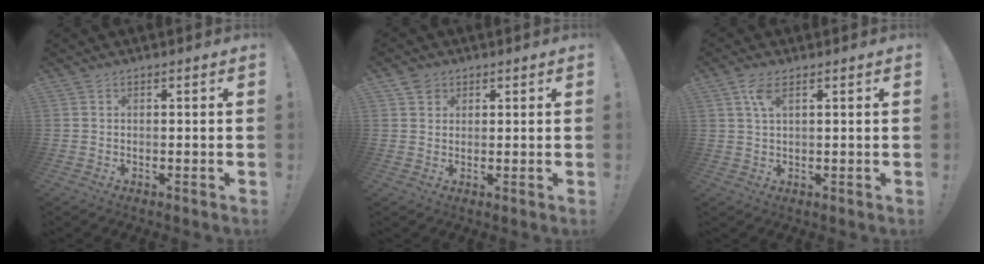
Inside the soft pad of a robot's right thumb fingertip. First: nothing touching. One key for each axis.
{"total": 2.8, "fx": 1.9, "fy": 2.1, "fz": 0.2, "tx": 0.002, "ty": -0.007, "tz": 0.034}
{"total": 4.3, "fx": 2.0, "fy": 1.4, "fz": 3.5, "tx": -0.066, "ty": -0.002, "tz": 0.034}